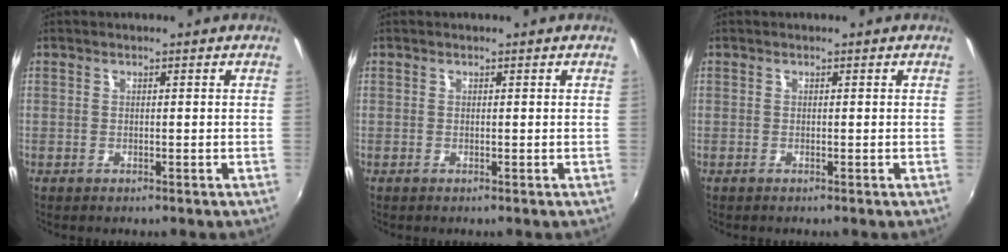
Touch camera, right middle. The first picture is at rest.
{"total": 0.0}
{"total": 0.0}